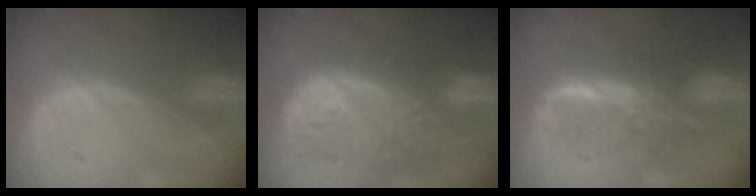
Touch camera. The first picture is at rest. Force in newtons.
{"total": 12.7, "press": 11.0, "slide": 6.3}
{"total": 6.9, "press": 6.4, "slide": 2.7}